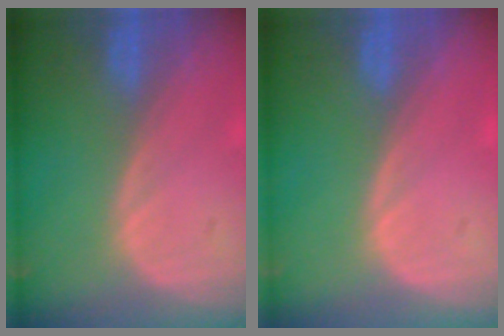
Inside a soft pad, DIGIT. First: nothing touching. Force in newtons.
{"total": 0.0}